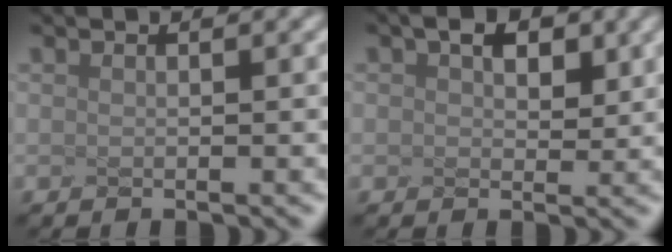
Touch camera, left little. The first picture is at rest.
{"total": 0.0}